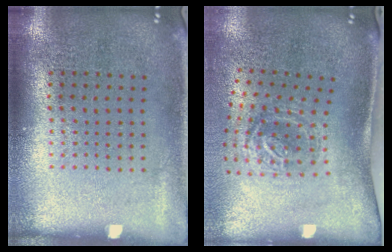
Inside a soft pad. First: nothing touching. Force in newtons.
{"total": 1.8, "press": 1.2, "slide": 1.4}